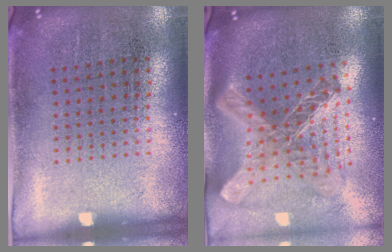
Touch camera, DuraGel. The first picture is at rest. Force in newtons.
{"total": 2.8, "press": 2.0, "slide": 1.9}